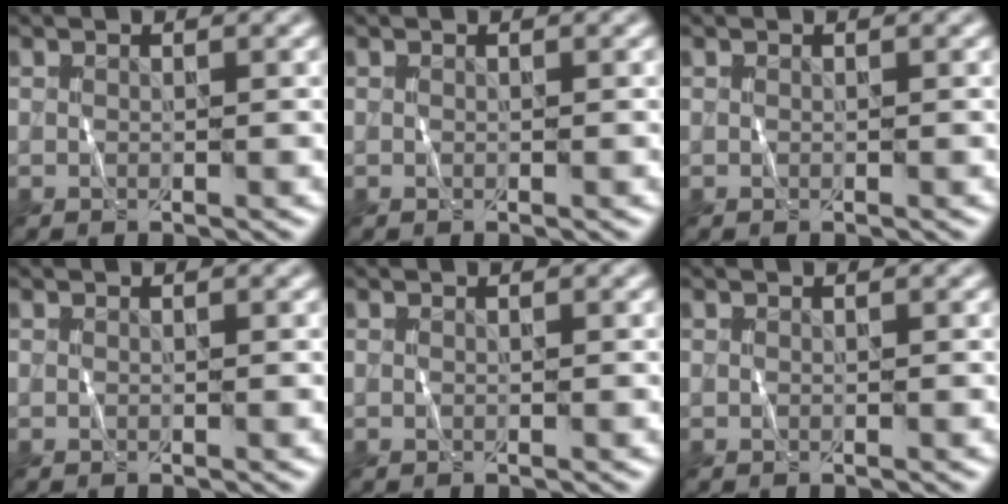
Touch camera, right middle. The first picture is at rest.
{"total": 0.0}
{"total": 0.0}
{"total": 0.0}
{"total": 0.0}
{"total": 0.0}